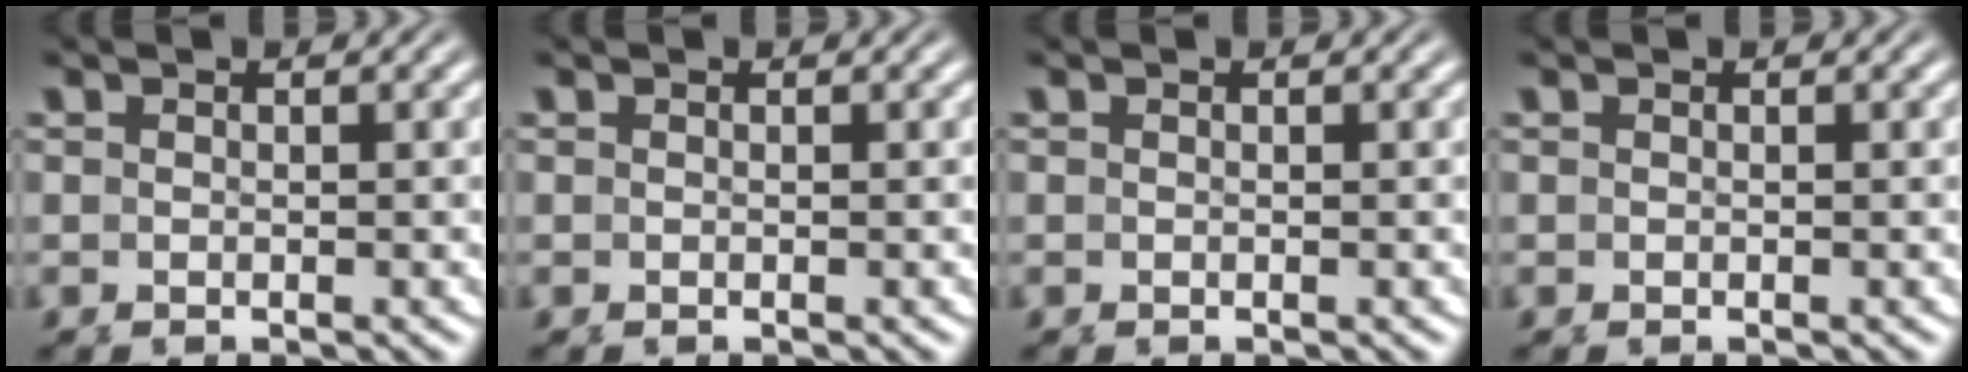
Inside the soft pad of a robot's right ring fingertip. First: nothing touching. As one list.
[{"total": 0.0}, {"total": 0.0}, {"total": 0.0}]